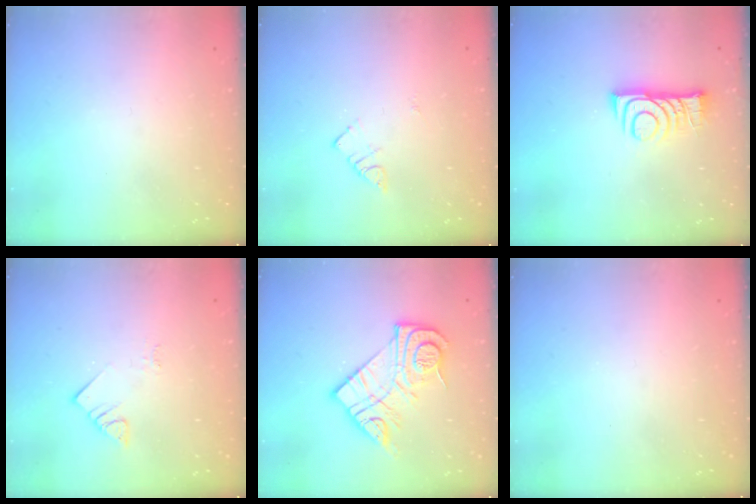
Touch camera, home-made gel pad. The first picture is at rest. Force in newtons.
{"total": 3.9, "press": 3.8, "slide": 0.4}
{"total": 9.0, "press": 8.9, "slide": 0.9}
{"total": 3.6, "press": 3.6, "slide": 0.1}
{"total": 15.6, "press": 15.5, "slide": 0.9}
{"total": 0.0}